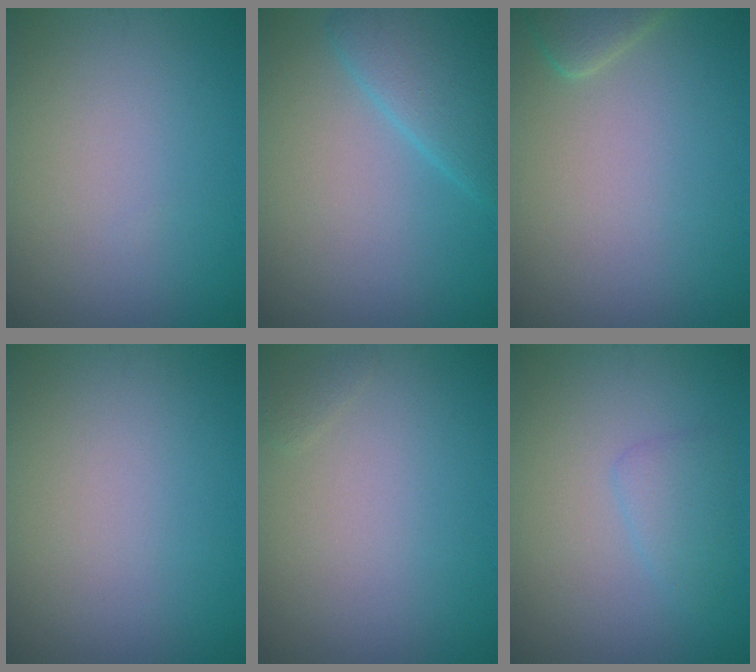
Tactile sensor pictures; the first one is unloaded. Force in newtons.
{"total": 4.3, "press": 4.3, "slide": 0.2}
{"total": 2.3, "press": 2.2, "slide": 0.4}
{"total": 0.0}
{"total": 0.6, "press": 0.5, "slide": 0.1}
{"total": 1.8, "press": 1.8, "slide": 0.0}